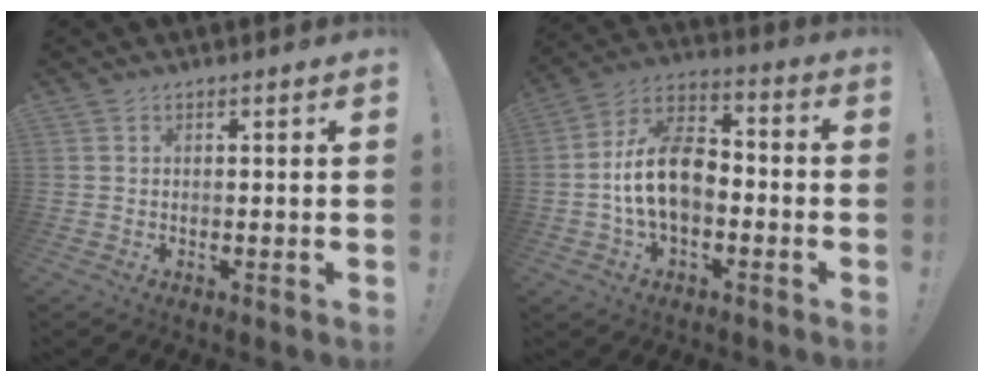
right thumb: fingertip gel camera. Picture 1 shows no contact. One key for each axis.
{"total": 14.7, "fx": -2.3, "fy": 9.4, "fz": 11.1, "tx": -0.204, "ty": 0.025, "tz": -0.039}